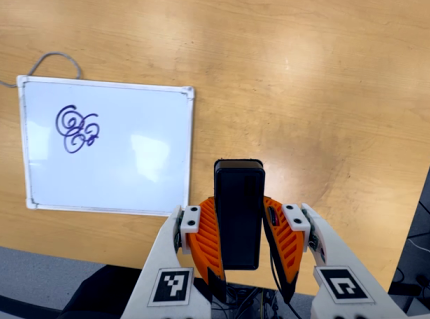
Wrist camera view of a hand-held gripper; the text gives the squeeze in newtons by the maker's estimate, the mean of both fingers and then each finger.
{"total": 4.7, "left": 3.4, "right": 6.0}